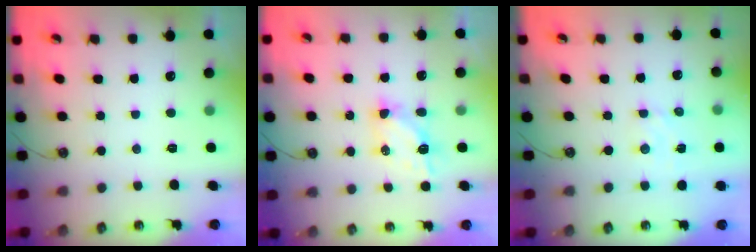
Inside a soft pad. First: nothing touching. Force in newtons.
{"total": 5.8, "press": 5.8, "slide": 0.2}
{"total": 2.8, "press": 2.8, "slide": 0.3}